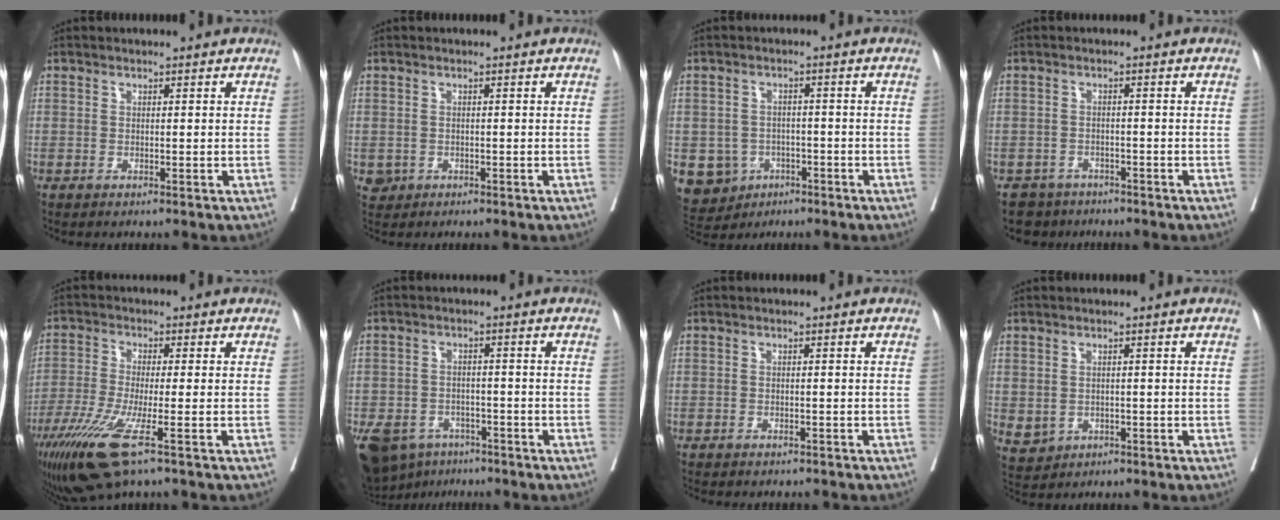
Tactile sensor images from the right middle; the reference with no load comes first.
{"total": 1.5, "force": [-0.4, 1.4, 0.3], "torque": [-0.005, 0.005, 0.002]}
{"total": 7.7, "force": [-3.2, 6.8, 1.7], "torque": [-0.043, 0.005, -0.039]}
{"total": 3.5, "force": [-2.7, 2.1, -0.6], "torque": [0.012, 0.005, -0.046]}
{"total": 11.2, "force": [-6.2, 0.9, 9.3], "torque": [-0.179, -0.034, -0.112]}
{"total": 14.1, "force": [-8.7, 9.6, 5.7], "torque": [-0.152, -0.007, -0.117]}
{"total": 5.9, "force": [-5.3, 1.6, 2.2], "torque": [-0.029, 0.001, -0.065]}
{"total": 3.9, "force": [-1.0, 3.5, 1.3], "torque": [-0.023, -0.001, -0.004]}